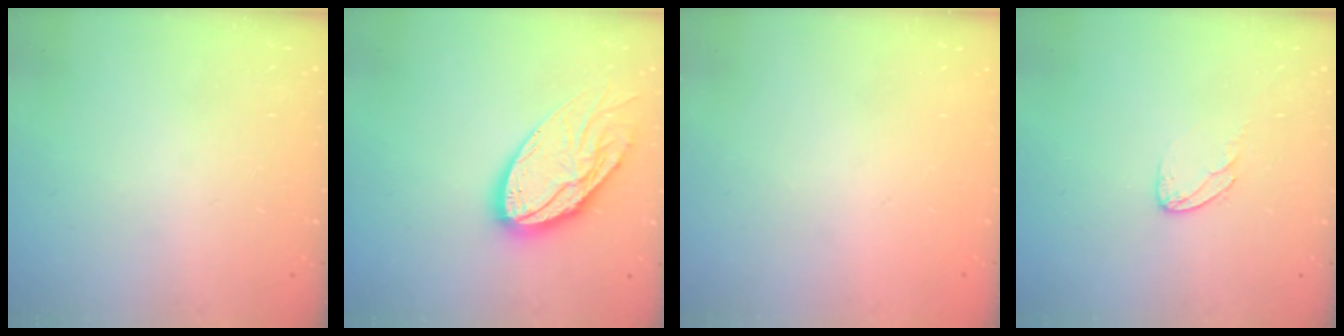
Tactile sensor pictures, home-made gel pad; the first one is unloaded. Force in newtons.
{"total": 17.3, "press": 17.2, "slide": 1.6}
{"total": 0.0}
{"total": 4.3, "press": 4.3, "slide": 0.2}